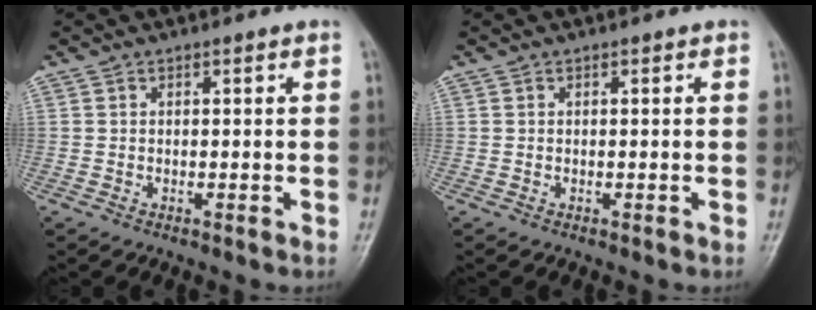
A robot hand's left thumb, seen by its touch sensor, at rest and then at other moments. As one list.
[{"total": 0.0}]